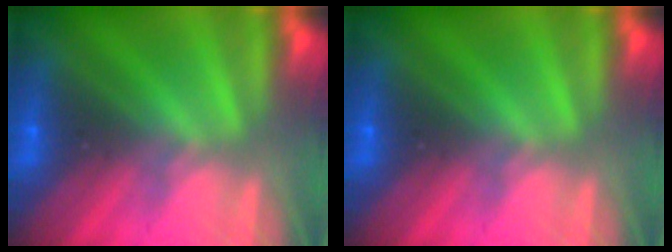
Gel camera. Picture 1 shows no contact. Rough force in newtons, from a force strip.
{"total": 0.0}